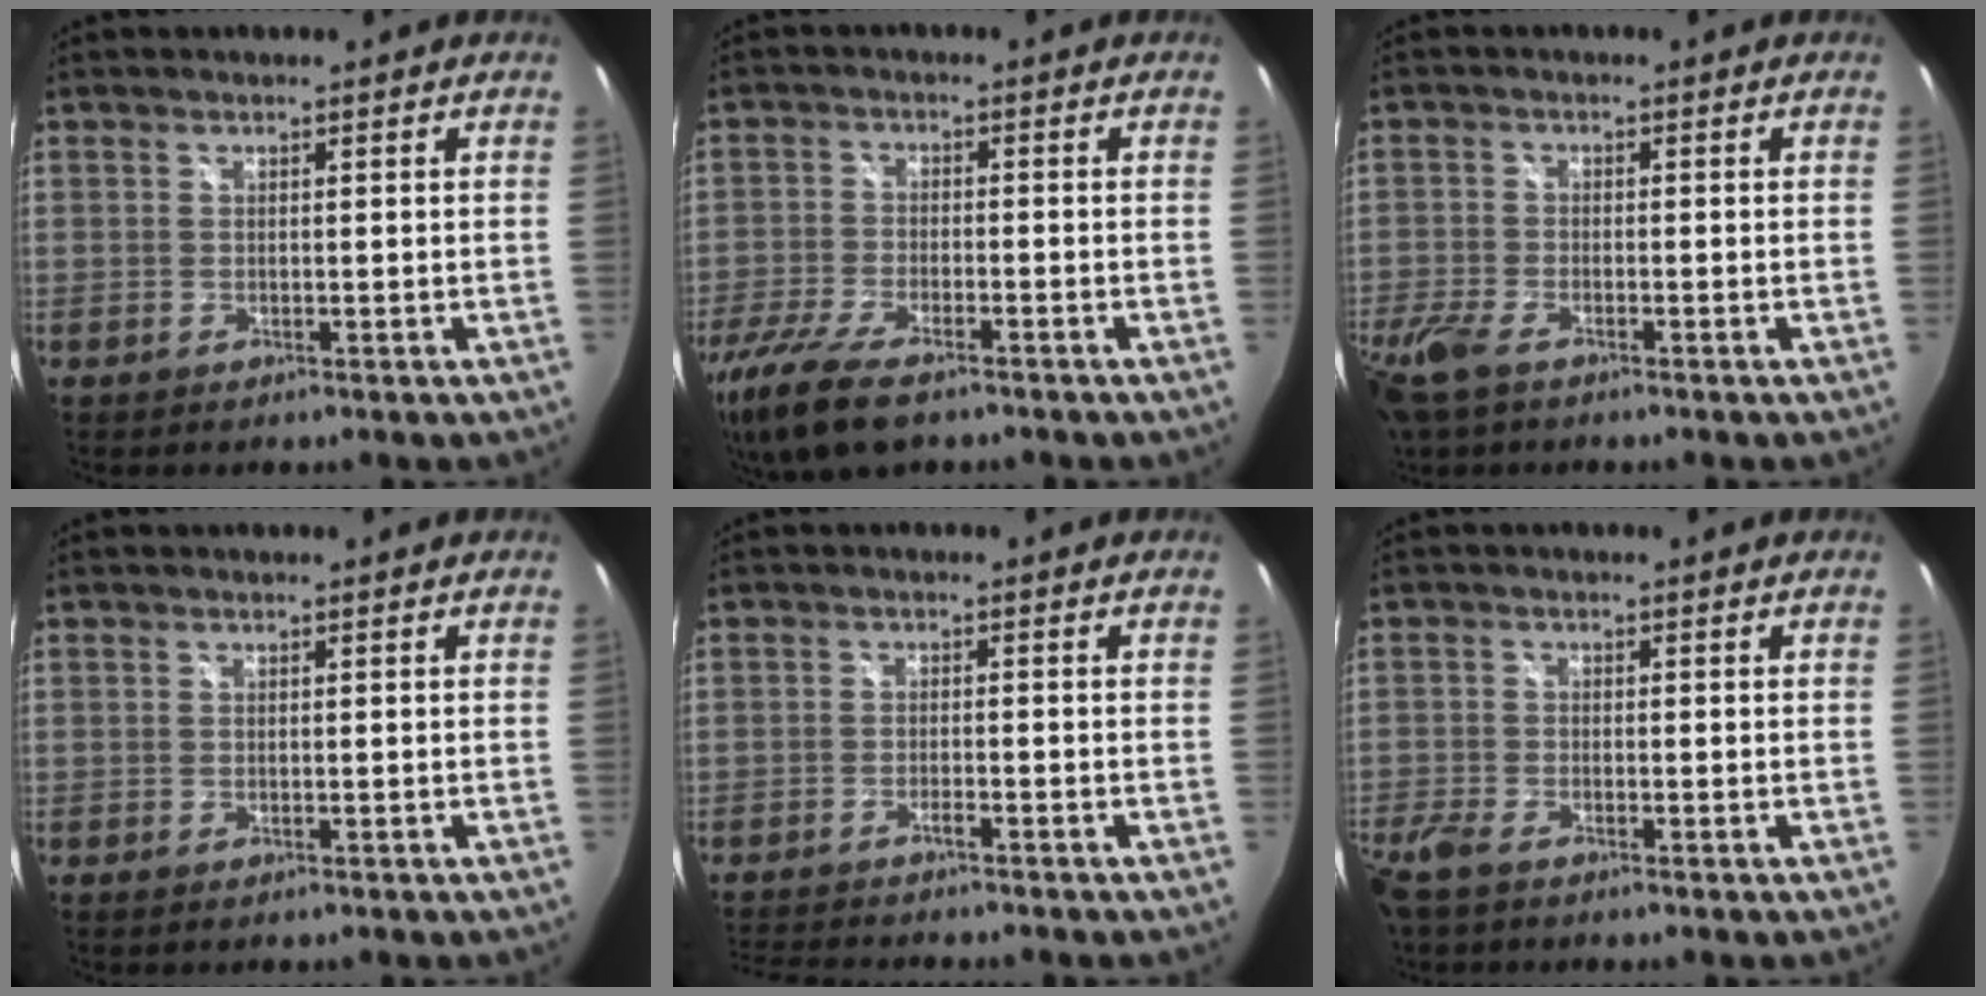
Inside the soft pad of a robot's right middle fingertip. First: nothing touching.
{"total": 13.6, "force": [-9.7, 4.5, 8.3], "torque": [-0.197, -0.049, -0.181]}
{"total": 8.4, "force": [-5.6, 3.4, 5.3], "torque": [-0.144, -0.026, -0.111]}
{"total": 0.5, "force": [-0.4, 0.2, 0.3], "torque": [-0.006, -0.001, -0.006]}
{"total": 8.2, "force": [-7.4, 0.7, 3.3], "torque": [-0.083, -0.015, -0.120]}
{"total": 5.5, "force": [-4.2, 1.9, 3.1], "torque": [-0.088, -0.017, -0.084]}